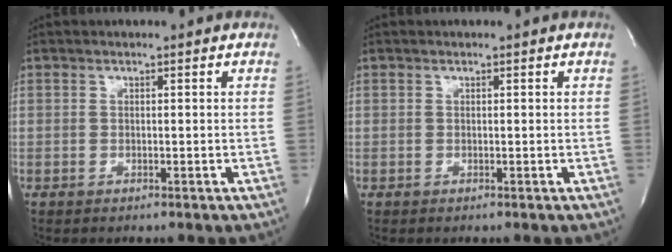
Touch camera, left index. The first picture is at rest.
{"total": 0.0}